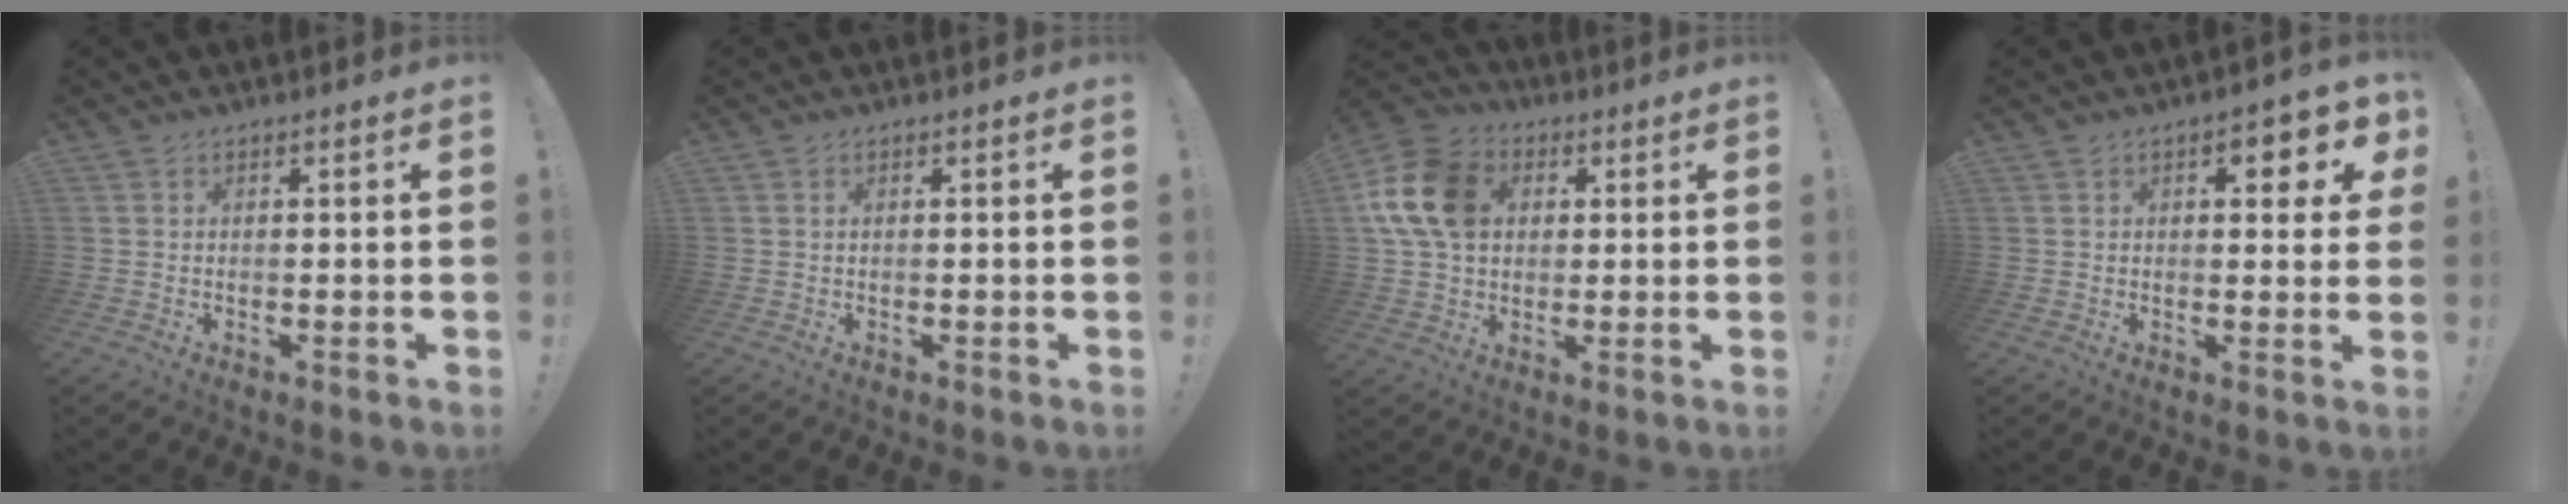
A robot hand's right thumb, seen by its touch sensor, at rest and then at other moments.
{"total": 0.5, "force": [0.1, 0.0, 0.5], "torque": [-0.011, 0.001, 0.002]}
{"total": 16.6, "force": [3.7, 12.7, 10.1], "torque": [-0.169, 0.002, 0.076]}
{"total": 5.8, "force": [2.3, 2.5, 4.7], "torque": [-0.043, -0.010, 0.031]}